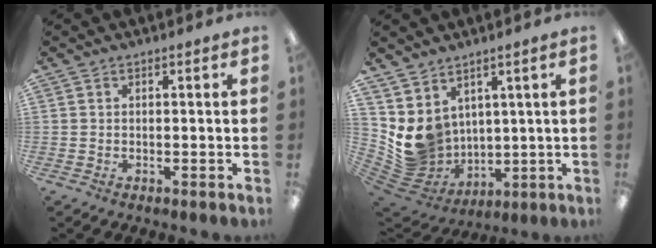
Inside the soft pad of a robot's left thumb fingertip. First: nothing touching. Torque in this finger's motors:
{"motor_torque": [0.44, 0.71, 0.78, -0.93, 0.07]}